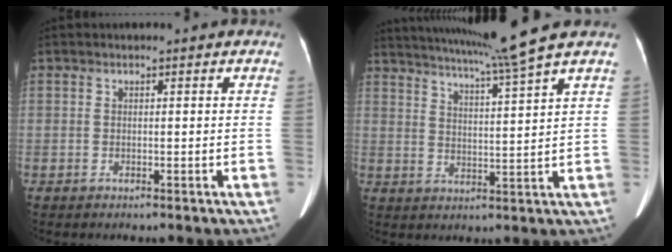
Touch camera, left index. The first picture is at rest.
{"total": 10.7, "force": [9.0, -2.9, 5.0], "torque": [-0.088, -0.022, 0.139]}